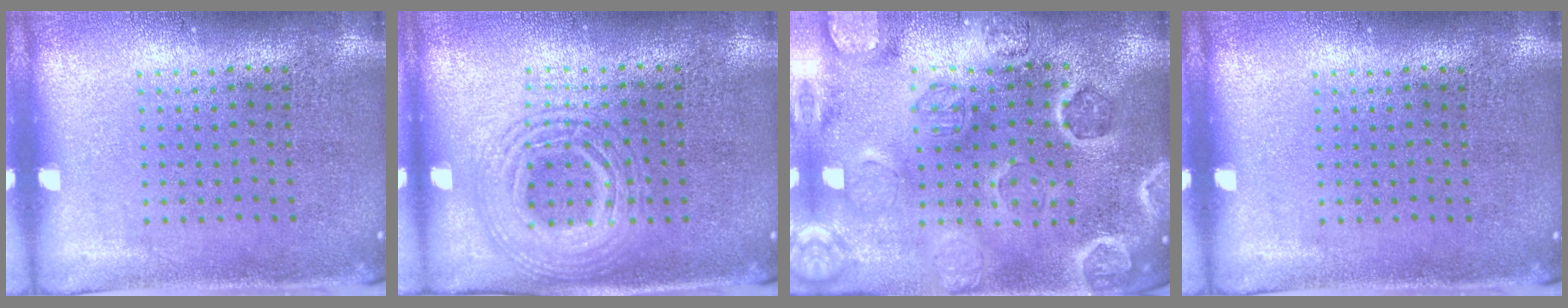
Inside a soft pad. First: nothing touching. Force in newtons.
{"total": 2.8, "press": 2.8, "slide": 0.3}
{"total": 2.7, "press": 2.7, "slide": 0.2}
{"total": 0.0}